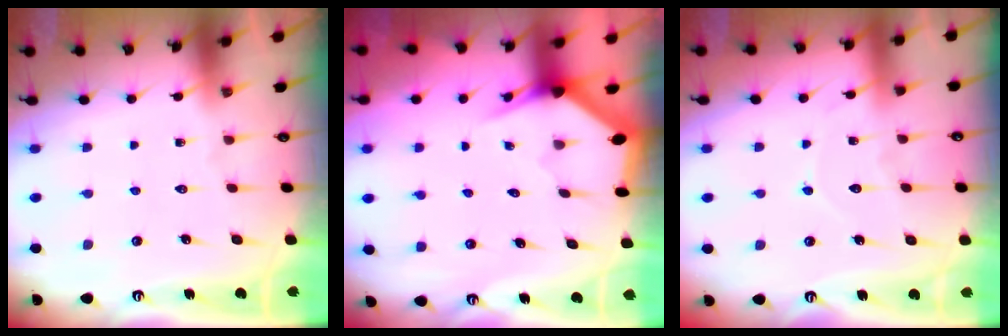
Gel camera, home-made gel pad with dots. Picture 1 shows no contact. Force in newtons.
{"total": 3.0, "press": 3.0, "slide": 0.1}
{"total": 6.3, "press": 6.3, "slide": 0.7}